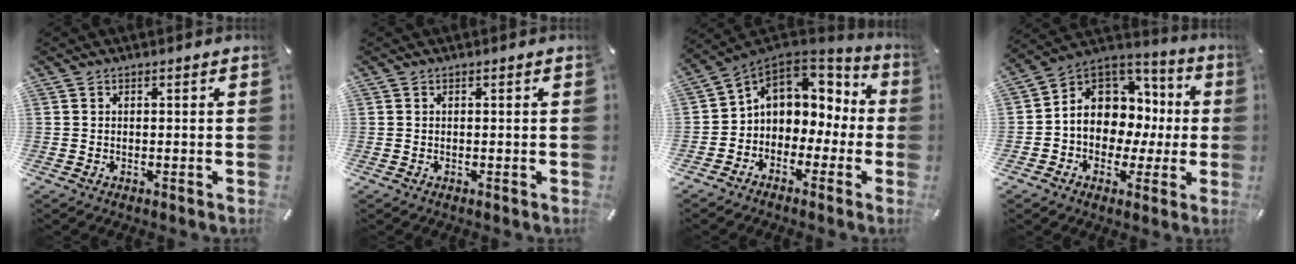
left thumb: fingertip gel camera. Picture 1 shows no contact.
{"total": 0.0}
{"total": 7.6, "force": [1.5, 7.0, 2.5], "torque": [-0.064, -0.007, 0.031]}
{"total": 10.1, "force": [0.6, 9.2, 4.1], "torque": [-0.080, -0.024, 0.018]}